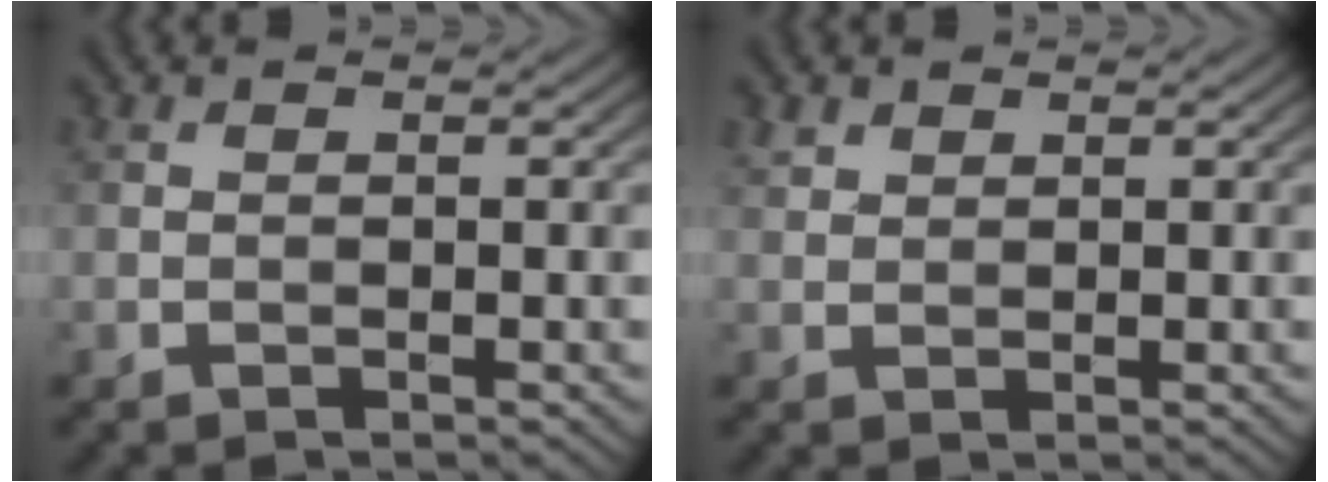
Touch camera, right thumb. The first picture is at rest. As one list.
[{"total": 1.5, "force": [1.1, 1.0, 0.4], "torque": [-0.011, 0.003, 0.025]}]